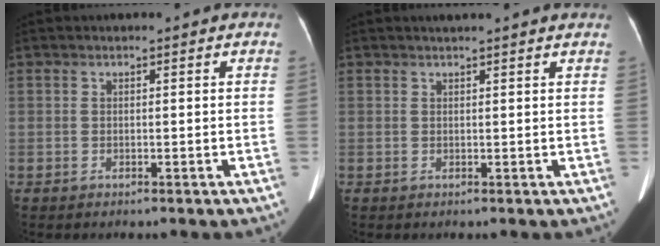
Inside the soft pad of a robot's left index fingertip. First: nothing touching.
{"total": 4.0, "force": [3.6, -0.4, 1.7], "torque": [-0.022, 0.021, 0.039]}